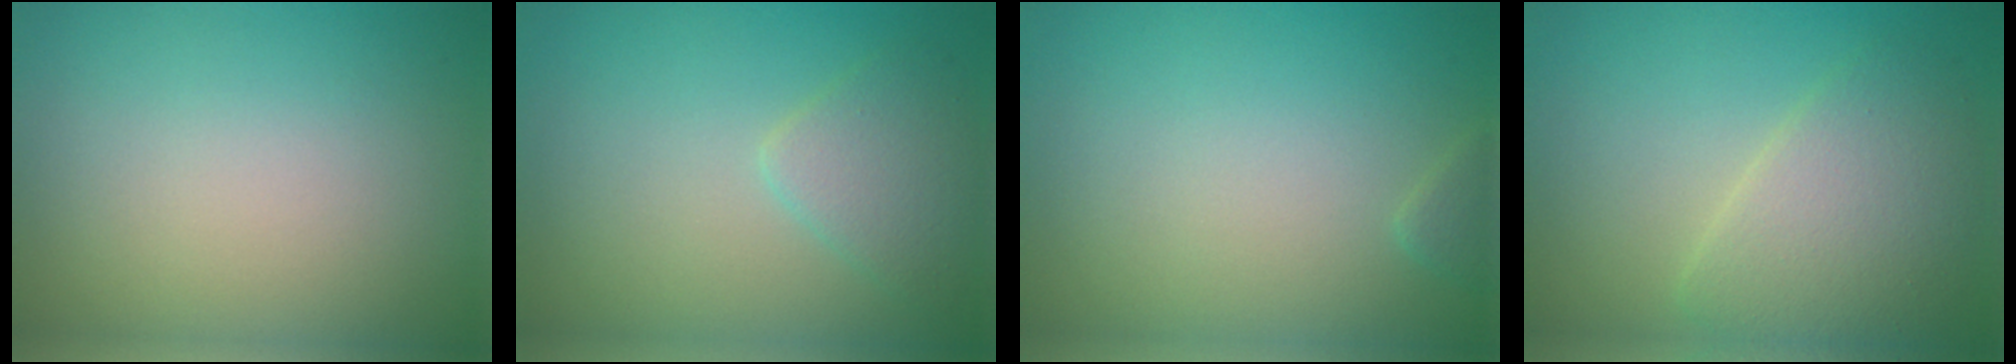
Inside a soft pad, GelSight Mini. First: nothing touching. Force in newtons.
{"total": 2.6, "press": 2.6, "slide": 0.1}
{"total": 0.6, "press": 0.6, "slide": 0.1}
{"total": 4.7, "press": 4.7, "slide": 0.2}